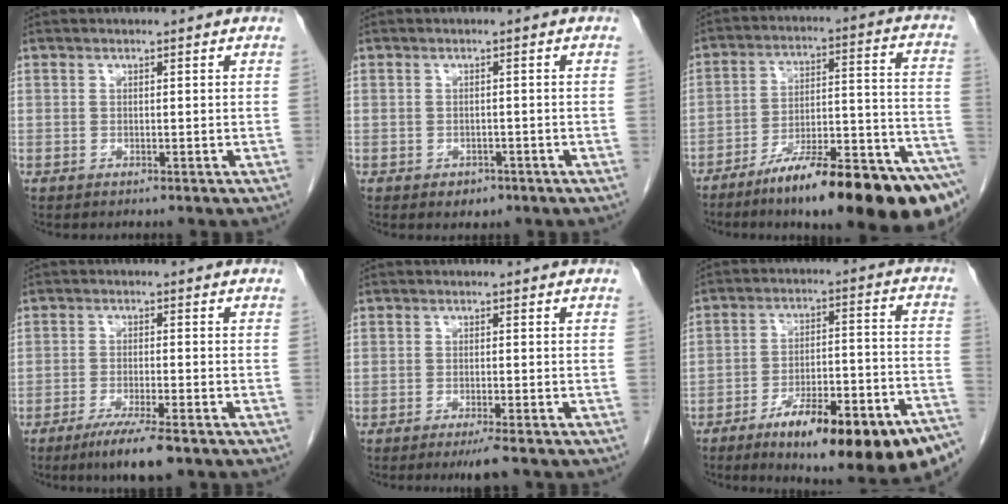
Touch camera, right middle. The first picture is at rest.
{"total": 1.9, "force": [-1.1, 1.4, 0.7], "torque": [-0.010, 0.003, -0.008]}
{"total": 22.3, "force": [-15.3, 2.0, 16.0], "torque": [-0.154, 0.026, -0.242]}
{"total": 7.0, "force": [-4.8, 0.4, 5.1], "torque": [-0.085, -0.016, -0.077]}
{"total": 3.4, "force": [-2.6, -0.1, 2.2], "torque": [-0.029, -0.006, -0.040]}
{"total": 20.5, "force": [-13.0, 3.7, 15.4], "torque": [-0.157, 0.024, -0.194]}